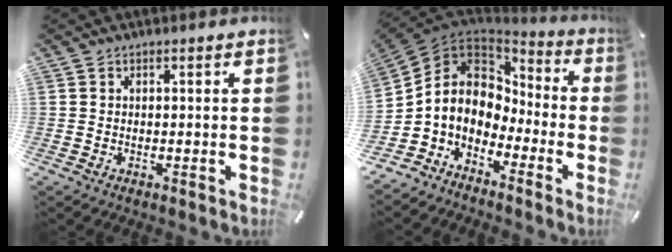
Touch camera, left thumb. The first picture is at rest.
{"total": 8.6, "force": [-1.9, 7.5, 3.7], "torque": [-0.114, -0.008, -0.043]}